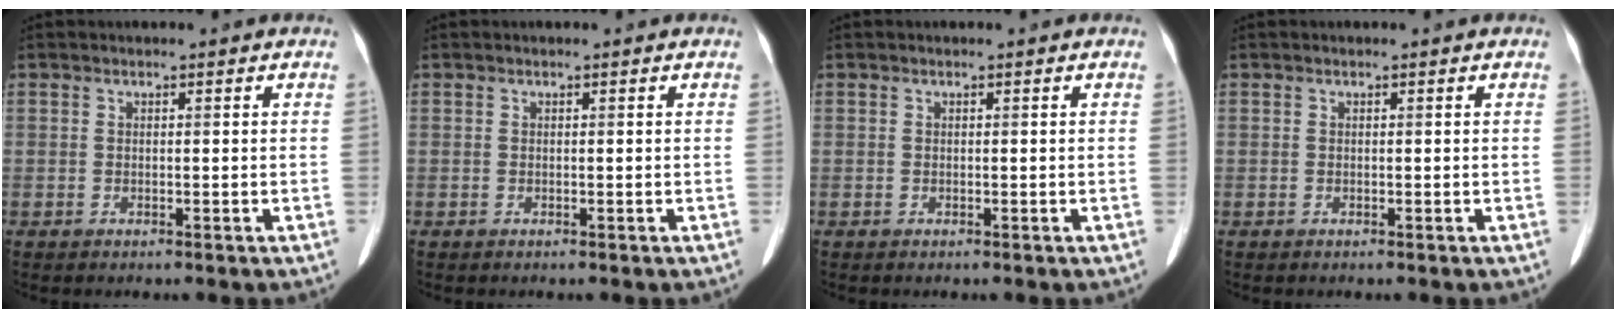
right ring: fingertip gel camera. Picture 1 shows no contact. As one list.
[{"total": 0.0}, {"total": 0.0}, {"total": 0.0}]